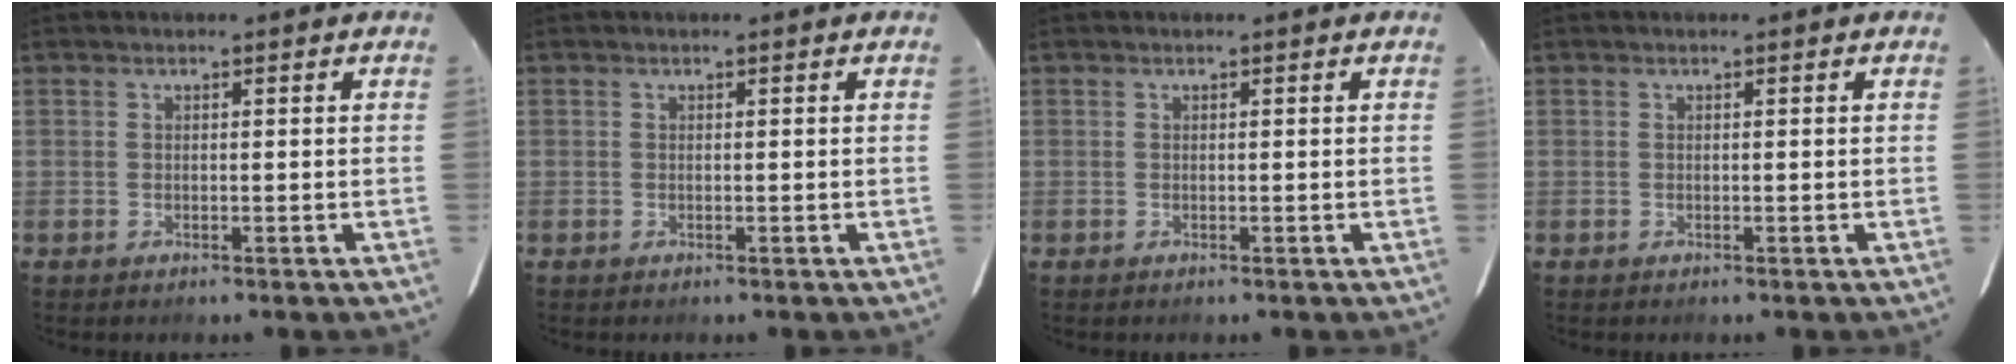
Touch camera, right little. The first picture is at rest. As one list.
[{"total": 0.0}, {"total": 0.0}, {"total": 0.0}]